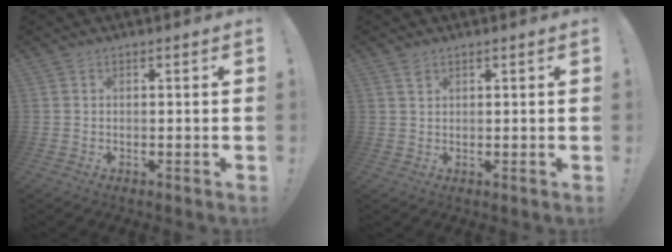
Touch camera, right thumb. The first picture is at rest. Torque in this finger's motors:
{"motor_torque": [0.01, 0.12, 0.16, 0.02, 0.00]}